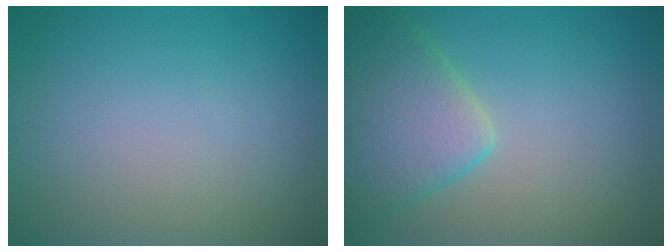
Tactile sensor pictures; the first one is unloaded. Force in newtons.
{"total": 5.9, "press": 5.8, "slide": 0.5}